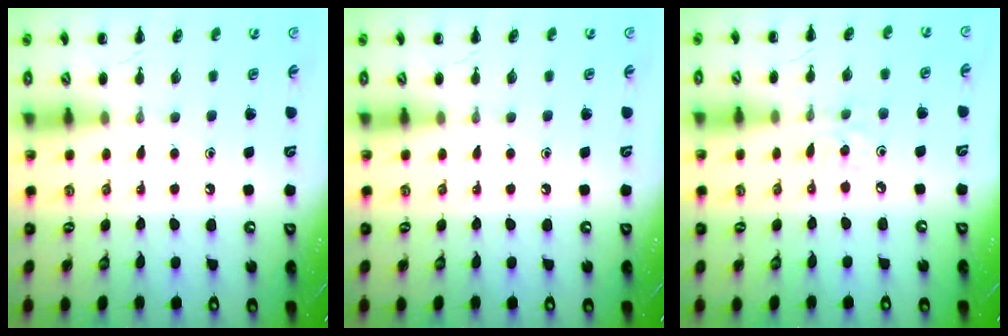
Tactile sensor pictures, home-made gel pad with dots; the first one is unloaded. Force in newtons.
{"total": 0.0}
{"total": 1.8, "press": 1.7, "slide": 0.6}